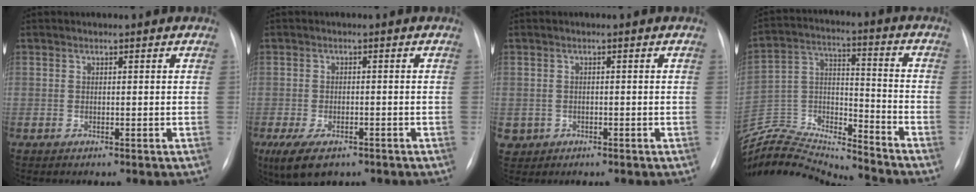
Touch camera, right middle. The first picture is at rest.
{"total": 6.5, "force": [-4.2, 2.8, 4.1], "torque": [-0.085, -0.015, -0.064]}
{"total": 2.1, "force": [-0.6, 2.0, 0.1], "torque": [0.003, 0.007, -0.005]}
{"total": 19.7, "force": [-19.4, 0.1, 3.3], "torque": [-0.060, 0.034, -0.326]}